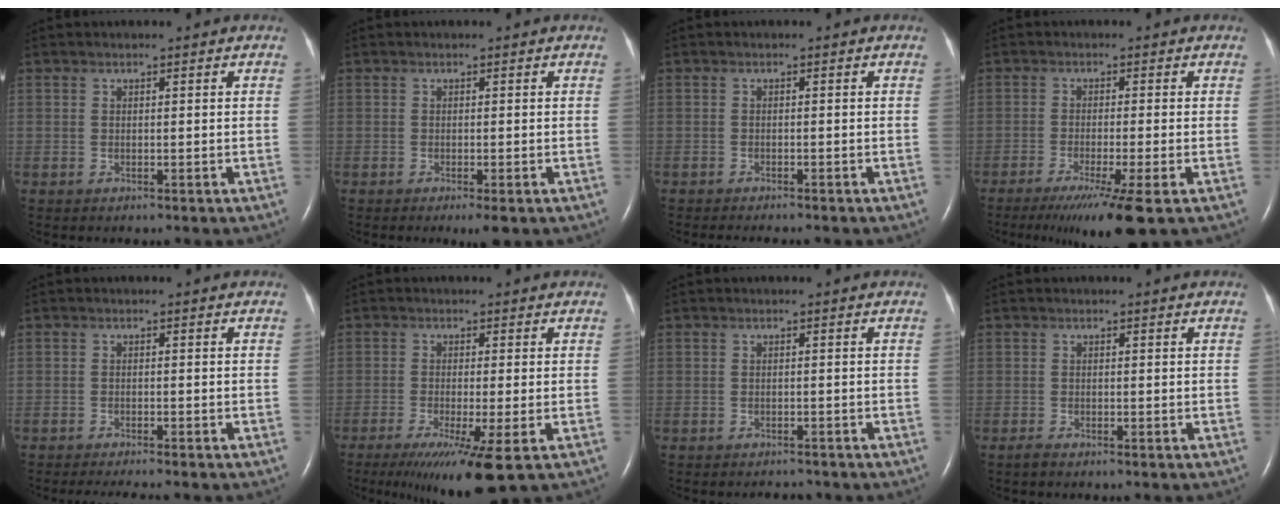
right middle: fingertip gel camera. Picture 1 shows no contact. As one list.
[{"total": 2.1, "force": [-1.2, 0.3, 1.7], "torque": [-0.024, -0.006, -0.015]}, {"total": 4.4, "force": [-3.9, 0.6, 1.8], "torque": [-0.018, -0.006, -0.052]}, {"total": 8.5, "force": [-5.4, -0.8, 6.6], "torque": [-0.106, -0.026, -0.086]}, {"total": 5.3, "force": [-4.7, 0.3, 2.5], "torque": [-0.031, -0.011, -0.069]}, {"total": 9.0, "force": [-5.0, -0.1, 7.5], "torque": [-0.123, -0.029, -0.083]}, {"total": 2.1, "force": [-2.0, 0.6, 0.3], "torque": [-0.008, -0.006, -0.025]}, {"total": 0.8, "force": [-0.7, 0.1, 0.4], "torque": [-0.016, -0.003, -0.013]}]